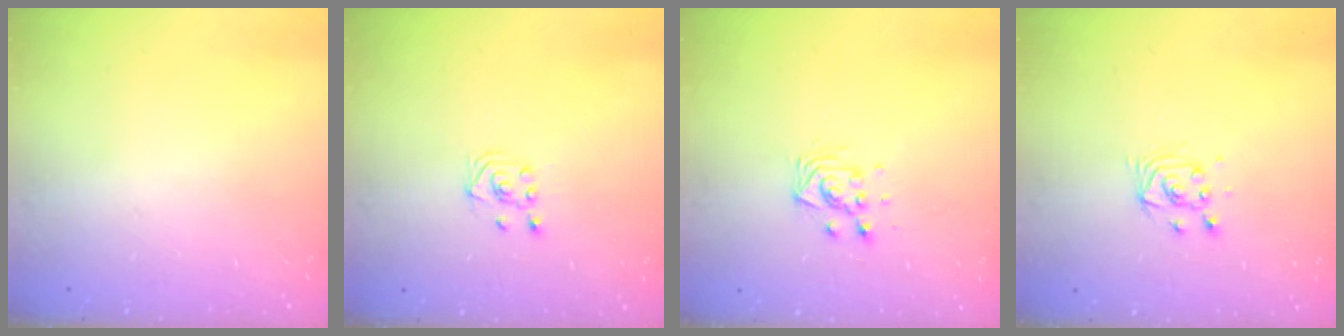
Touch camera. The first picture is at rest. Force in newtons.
{"total": 2.3, "press": 2.2, "slide": 0.6}
{"total": 6.1, "press": 6.1, "slide": 0.5}
{"total": 3.8, "press": 3.7, "slide": 0.5}